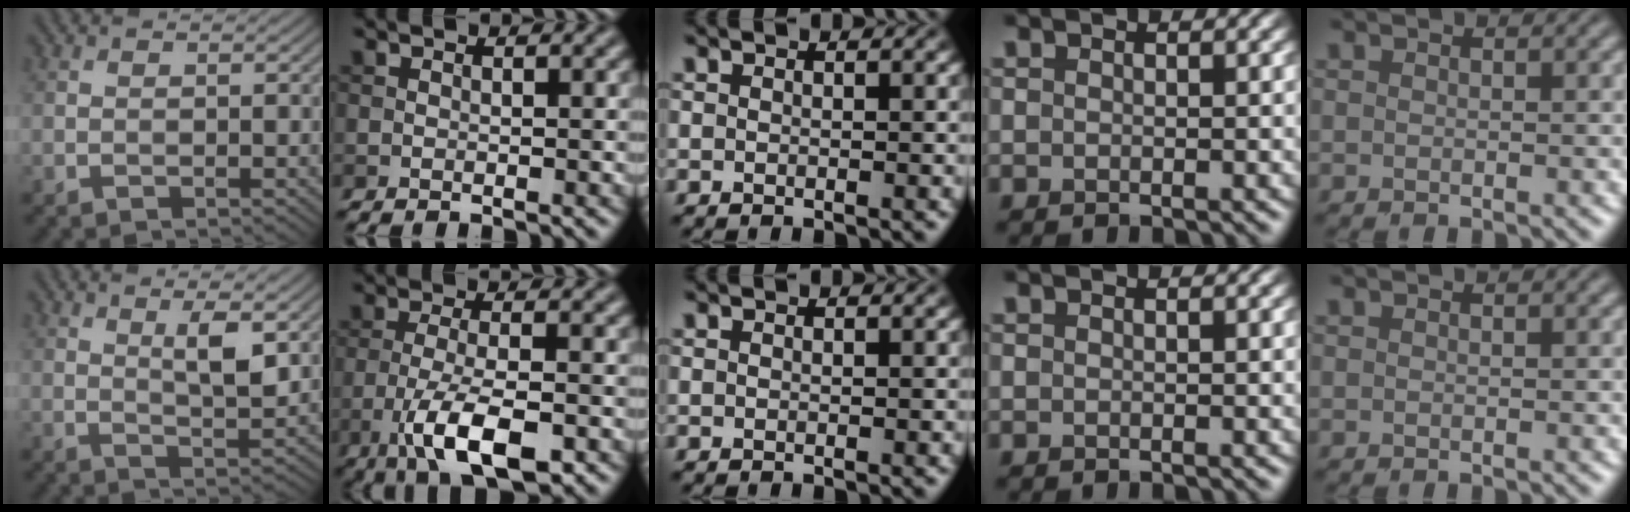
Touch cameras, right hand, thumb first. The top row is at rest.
{"thumb": {"total": 4.7, "force": [1.8, 1.2, 4.2], "torque": [-0.084, -0.008, 0.036]}, "index": {"total": 6.9, "force": [-2.9, 2.2, 5.9], "torque": [-0.113, -0.005, -0.055]}}